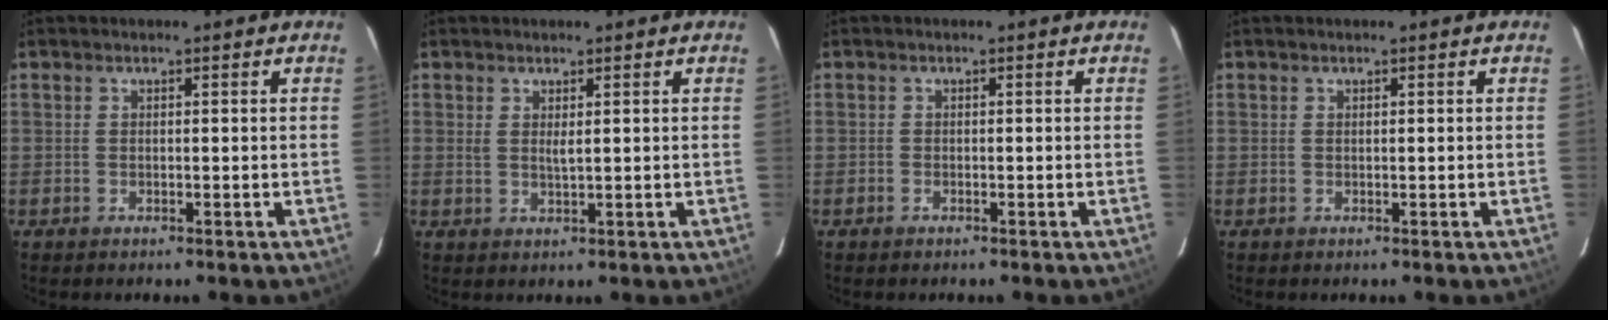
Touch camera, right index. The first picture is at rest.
{"total": 1.6, "force": [0.6, 0.3, 1.4], "torque": [-0.023, -0.002, 0.011]}
{"total": 0.8, "force": [-0.6, 0.5, 0.1], "torque": [-0.003, 0.001, -0.011]}
{"total": 0.0}